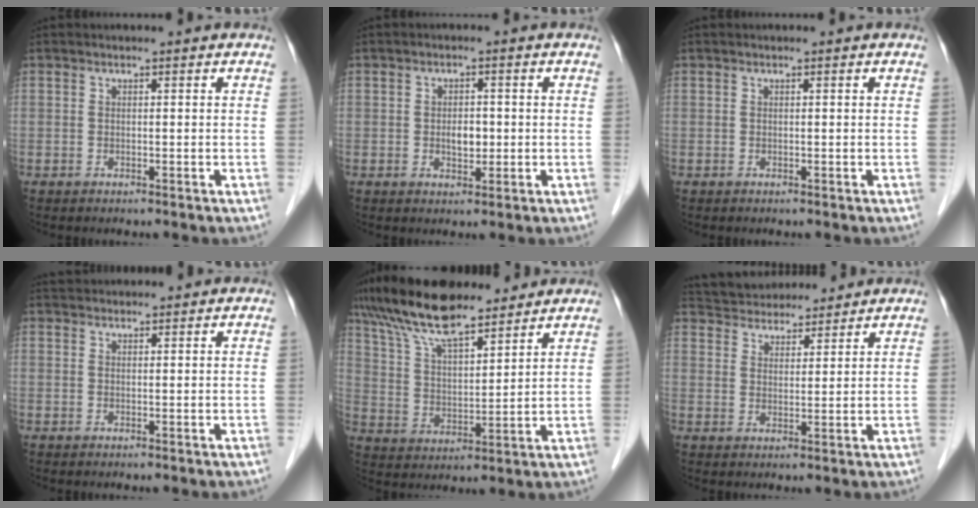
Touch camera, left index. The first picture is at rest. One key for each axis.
{"total": 2.8, "fx": -0.3, "fy": 1.7, "fz": 2.3, "tx": -0.038, "ty": 0.000, "tz": -0.001}
{"total": 0.0}
{"total": 3.4, "fx": 3.3, "fy": 0.5, "fz": 0.5, "tx": -0.008, "ty": 0.035, "tz": 0.055}
{"total": 13.6, "fx": 11.3, "fy": 3.0, "fz": 7.0, "tx": -0.134, "ty": 0.026, "tz": 0.206}
{"total": 11.1, "fx": 10.5, "fy": 2.8, "fz": 2.5, "tx": -0.042, "ty": 0.030, "tz": 0.168}